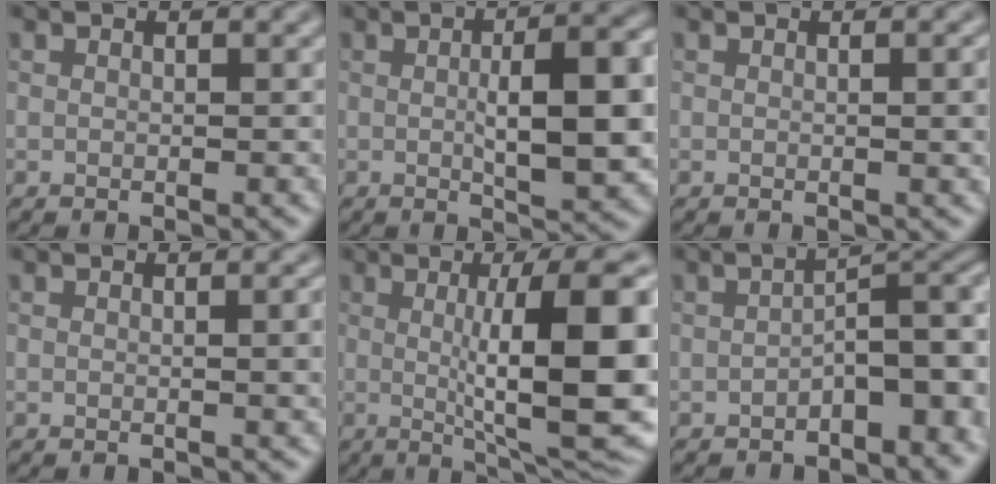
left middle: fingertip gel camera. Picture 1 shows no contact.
{"total": 8.9, "force": [0.1, 2.8, 8.5], "torque": [-0.119, -0.001, 0.004]}
{"total": 2.1, "force": [0.1, 0.6, 2.0], "torque": [-0.021, 0.002, -0.001]}
{"total": 2.4, "force": [0.1, 0.7, 2.3], "torque": [-0.025, 0.002, -0.002]}
{"total": 13.4, "force": [0.6, 3.2, 13.0], "torque": [-0.161, 0.003, 0.015]}
{"total": 5.9, "force": [-1.9, 2.4, 5.0], "torque": [-0.060, 0.015, -0.036]}